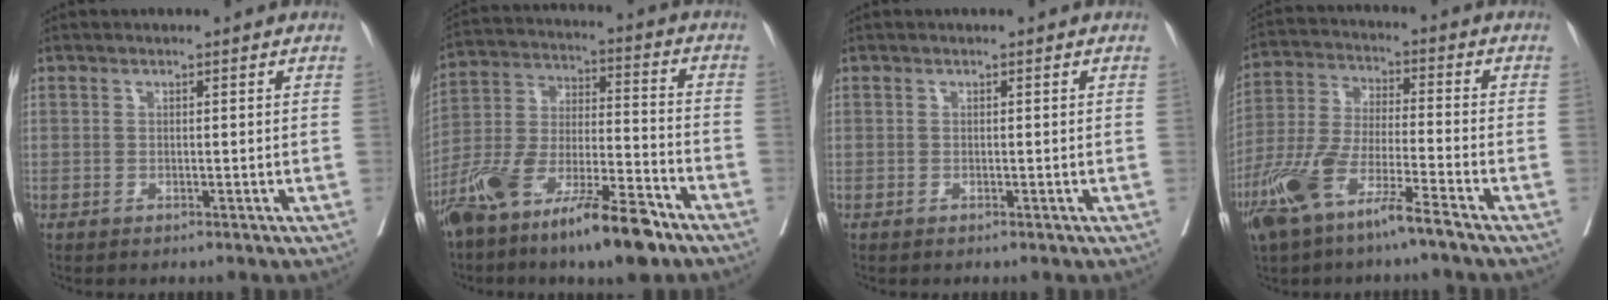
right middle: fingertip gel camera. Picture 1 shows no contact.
{"total": 16.9, "force": [-11.5, 3.1, 12.0], "torque": [-0.236, -0.012, -0.210]}
{"total": 0.0}
{"total": 11.3, "force": [-7.3, 1.2, 8.6], "torque": [-0.184, -0.019, -0.146]}